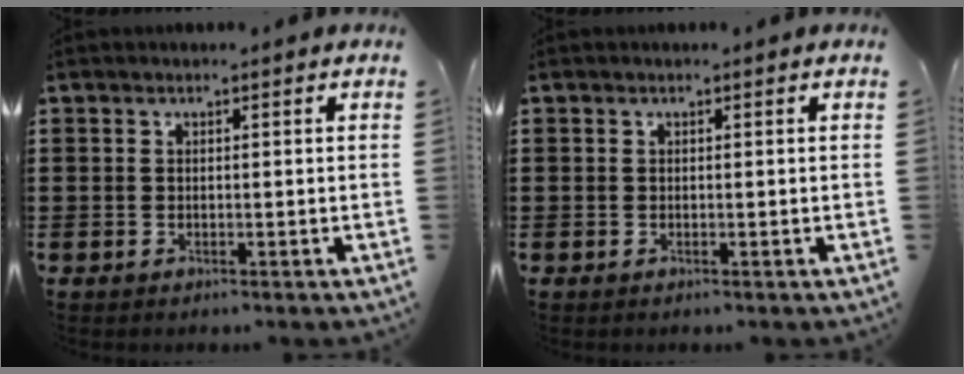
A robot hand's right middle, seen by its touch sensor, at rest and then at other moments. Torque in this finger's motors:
{"motor_torque": [0.58, -0.49, 0.10, 0.02]}